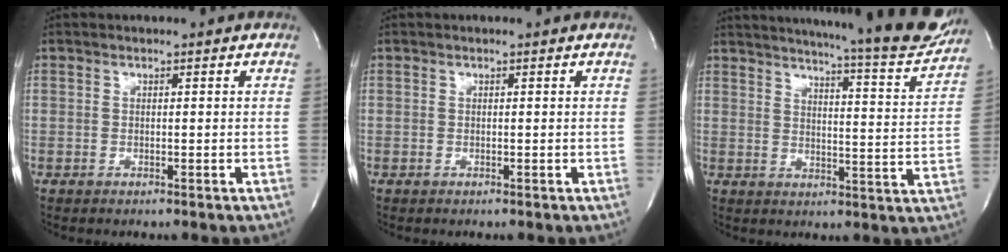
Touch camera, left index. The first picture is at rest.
{"total": 0.0}
{"total": 21.7, "force": [19.7, 0.8, 9.0], "torque": [-0.135, -0.074, 0.235]}